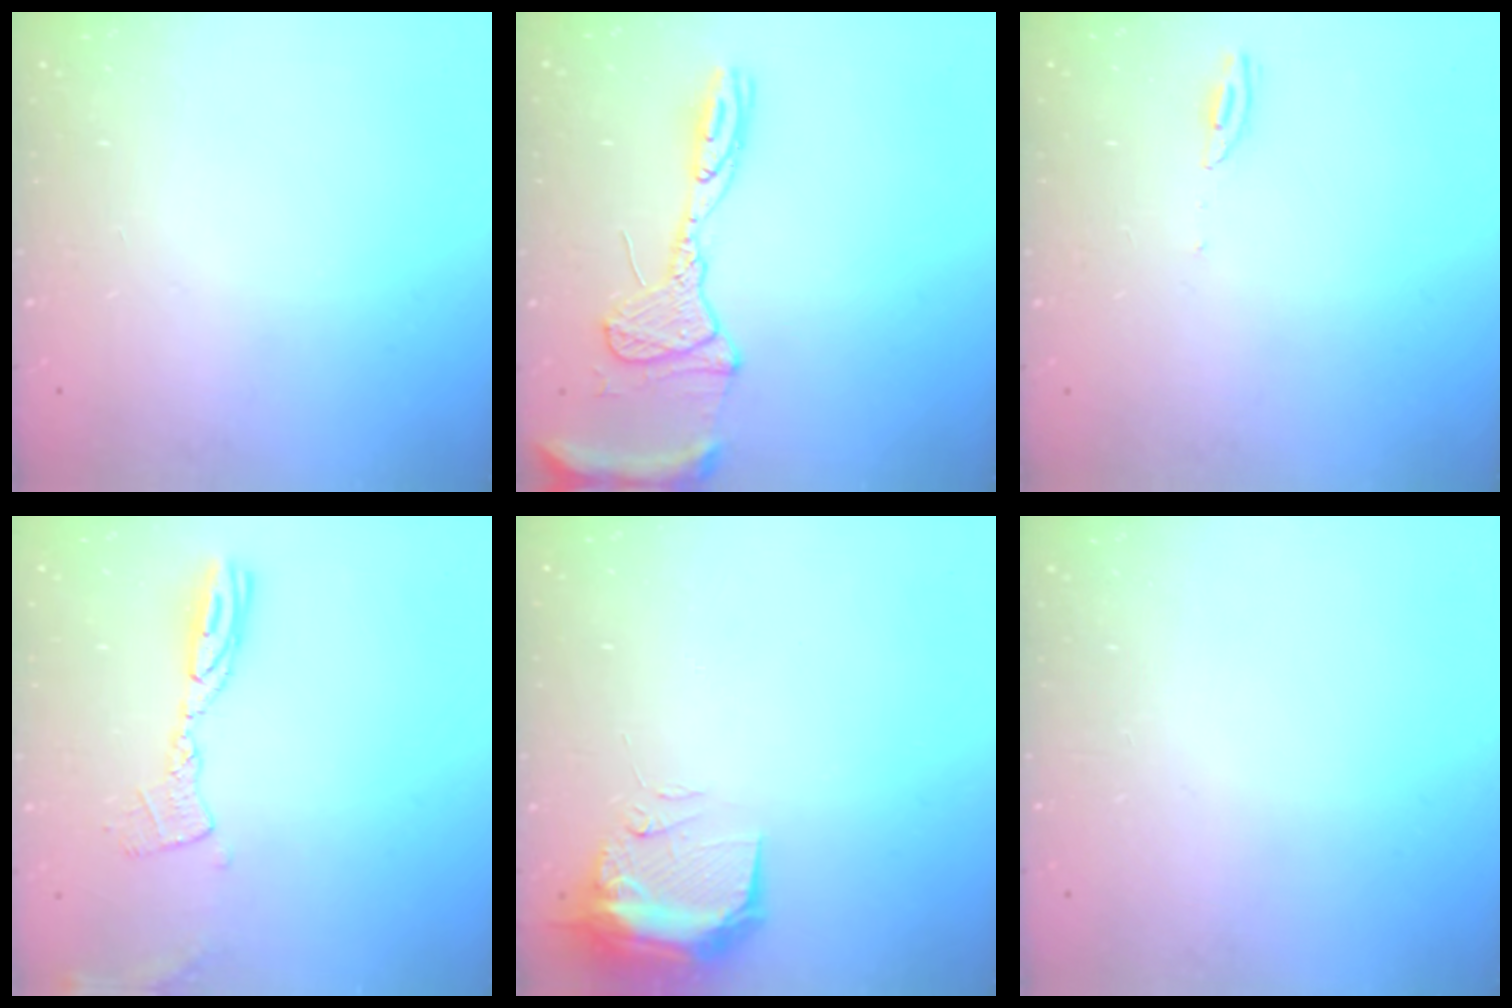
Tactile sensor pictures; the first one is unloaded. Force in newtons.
{"total": 15.5, "press": 15.4, "slide": 1.2}
{"total": 4.4, "press": 4.4, "slide": 0.1}
{"total": 9.7, "press": 9.6, "slide": 0.9}
{"total": 14.8, "press": 11.3, "slide": 9.5}
{"total": 0.0}